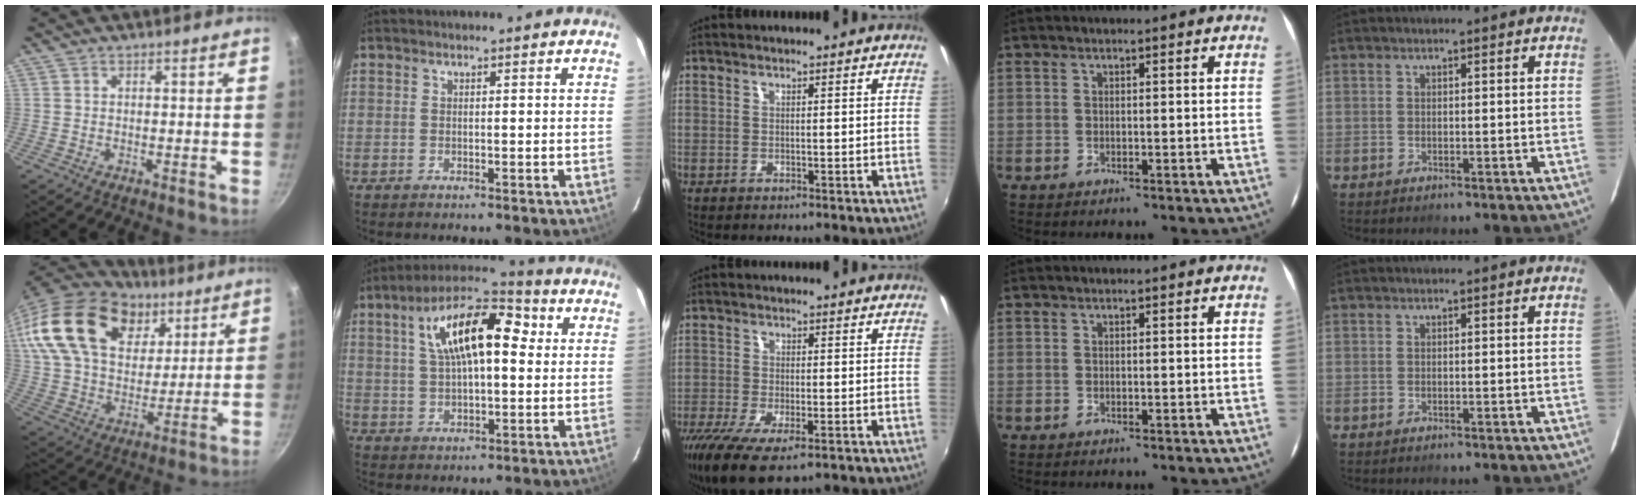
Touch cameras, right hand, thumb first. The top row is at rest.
{"thumb": {"total": 30.9, "force": [14.8, 20.1, 18.2], "torque": [-0.352, 0.002, 0.262]}, "index": {"total": 16.6, "force": [4.5, 7.2, 14.2], "torque": [-0.250, 0.035, 0.068]}, "middle": {"total": 10.9, "force": [-6.8, 3.8, 7.7], "torque": [-0.170, -0.045, -0.117]}}